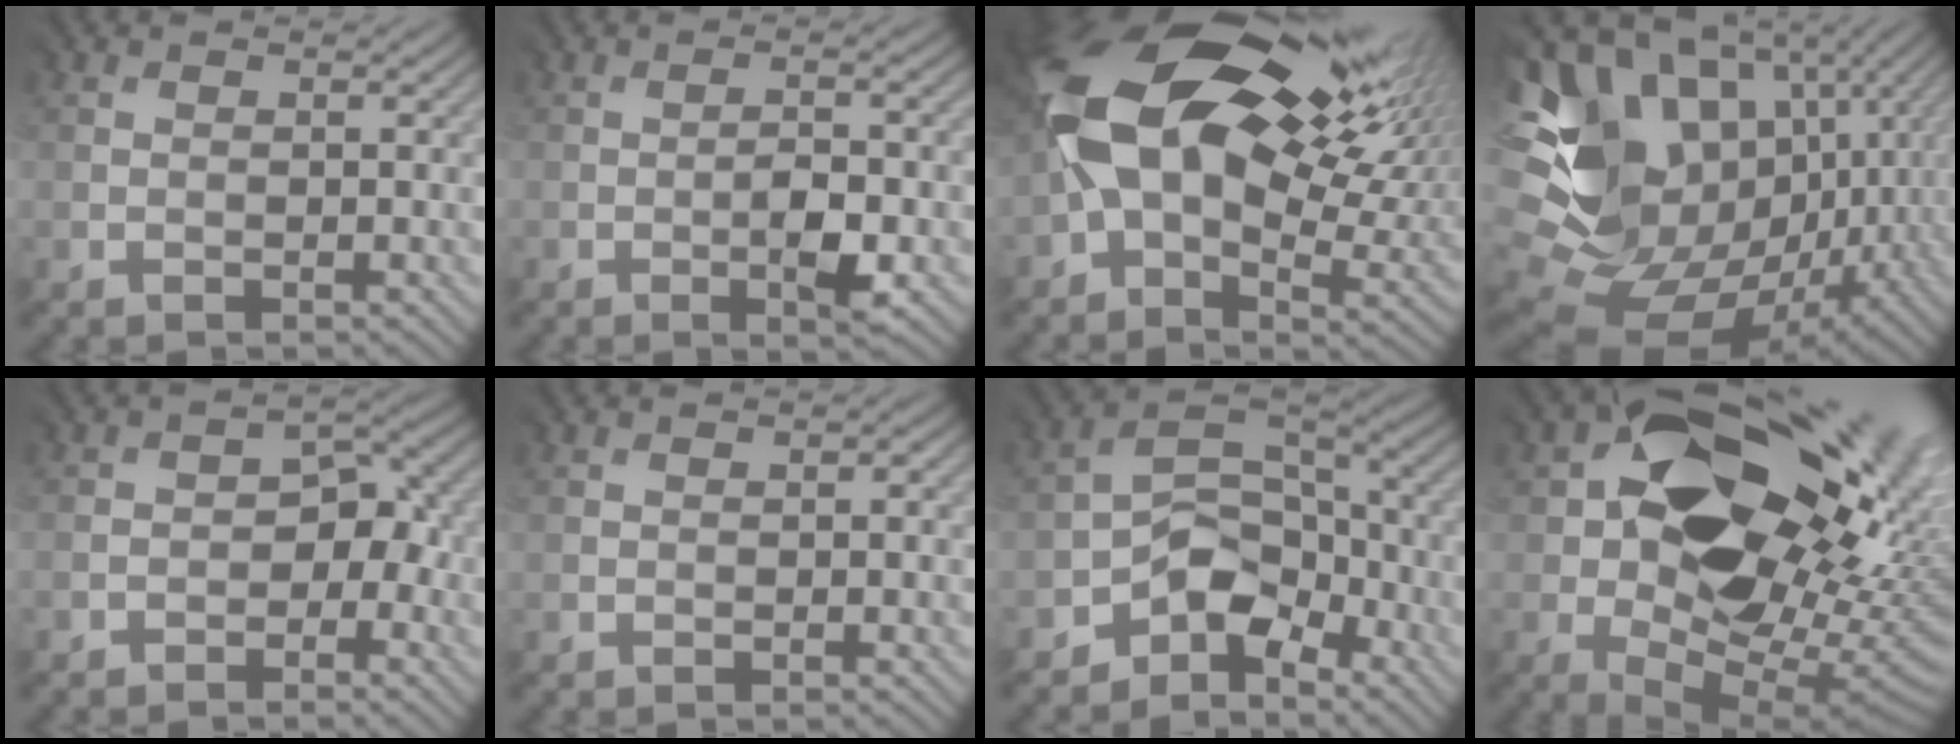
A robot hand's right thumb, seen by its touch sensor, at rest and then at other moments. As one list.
[{"total": 3.2, "force": [-1.4, 0.5, 2.8], "torque": [-0.058, -0.005, -0.021]}, {"total": 18.9, "force": [4.8, 10.9, 14.7], "torque": [-0.306, -0.001, 0.090]}, {"total": 18.3, "force": [1.3, 14.9, 10.5], "torque": [-0.245, -0.016, 0.063]}, {"total": 3.9, "force": [-1.9, 2.0, 2.7], "torque": [-0.035, 0.007, -0.036]}, {"total": 0.0}, {"total": 6.5, "force": [-4.6, 3.5, 2.8], "torque": [-0.034, 0.011, -0.101]}, {"total": 20.3, "force": [4.5, 12.6, 15.3], "torque": [-0.246, -0.012, 0.104]}]